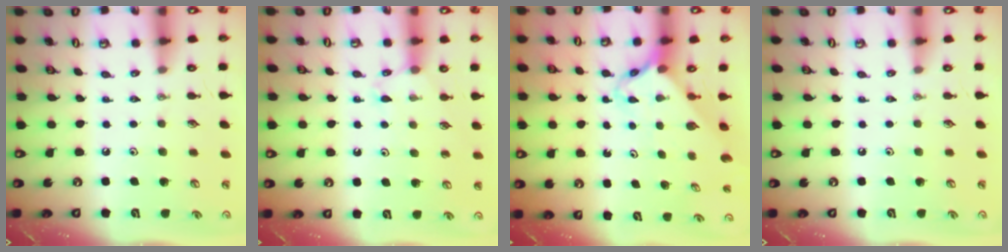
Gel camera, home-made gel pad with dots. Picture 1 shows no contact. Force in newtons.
{"total": 6.0, "press": 5.9, "slide": 0.6}
{"total": 2.7, "press": 2.7, "slide": 0.2}
{"total": 0.0}